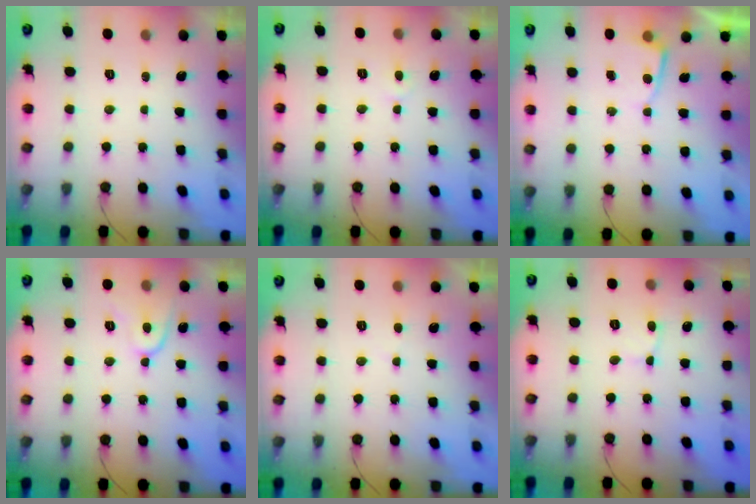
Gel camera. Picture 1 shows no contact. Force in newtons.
{"total": 3.5, "press": 3.5, "slide": 0.3}
{"total": 2.8, "press": 2.8, "slide": 0.2}
{"total": 9.0, "press": 8.9, "slide": 0.9}
{"total": 2.3, "press": 2.3, "slide": 0.3}
{"total": 2.1, "press": 2.1, "slide": 0.1}